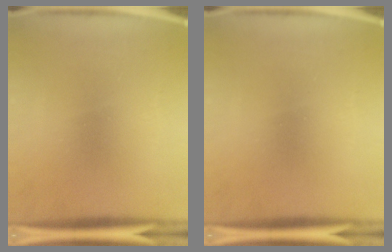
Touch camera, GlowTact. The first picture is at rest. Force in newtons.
{"total": 0.0}